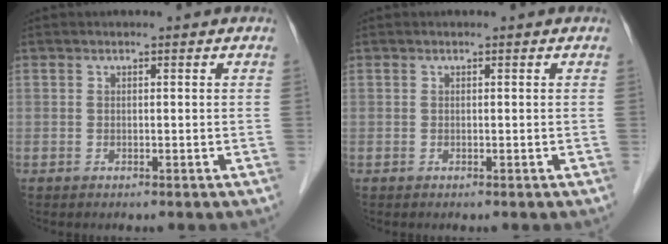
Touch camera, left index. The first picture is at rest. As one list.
[{"total": 0.0}]